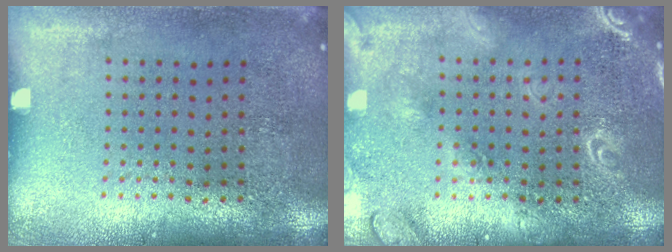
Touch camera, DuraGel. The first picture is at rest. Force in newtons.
{"total": 1.9, "press": 1.9, "slide": 0.2}